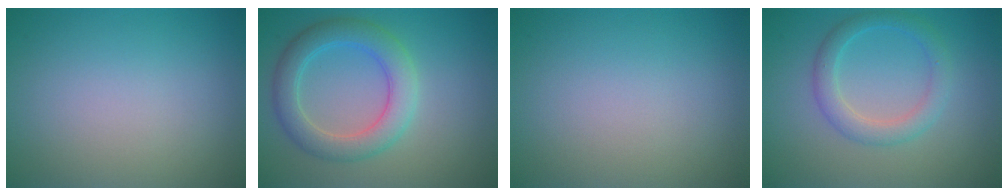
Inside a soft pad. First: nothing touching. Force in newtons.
{"total": 4.6, "press": 4.6, "slide": 0.1}
{"total": 0.0}
{"total": 2.8, "press": 2.8, "slide": 0.0}